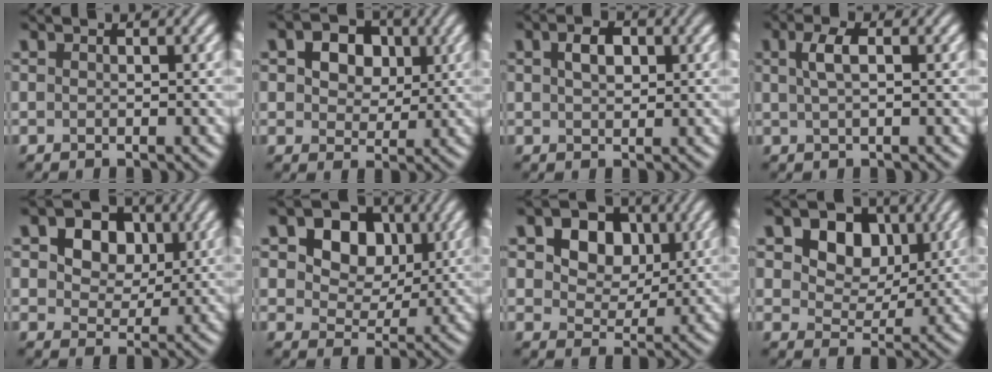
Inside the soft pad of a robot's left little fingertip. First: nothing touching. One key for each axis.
{"total": 7.4, "fx": 2.8, "fy": 5.4, "fz": 4.3, "tx": -0.074, "ty": 0.024, "tz": 0.028}
{"total": 2.8, "fx": 0.9, "fy": 1.7, "fz": 2.1, "tx": -0.039, "ty": 0.004, "tz": 0.015}
{"total": 2.3, "fx": 0.7, "fy": 0.8, "fz": 2.0, "tx": -0.038, "ty": 0.009, "tz": 0.012}
{"total": 9.6, "fx": 3.9, "fy": 7.0, "fz": 5.3, "tx": -0.089, "ty": 0.024, "tz": 0.047}
{"total": 8.9, "fx": 3.4, "fy": 6.6, "fz": 4.9, "tx": -0.096, "ty": 0.010, "tz": 0.051}
{"total": 7.6, "fx": 3.0, "fy": 5.6, "fz": 4.2, "tx": -0.089, "ty": 0.006, "tz": 0.046}
{"total": 7.0, "fx": 2.9, "fy": 5.0, "fz": 3.9, "tx": -0.087, "ty": -0.005, "tz": 0.049}